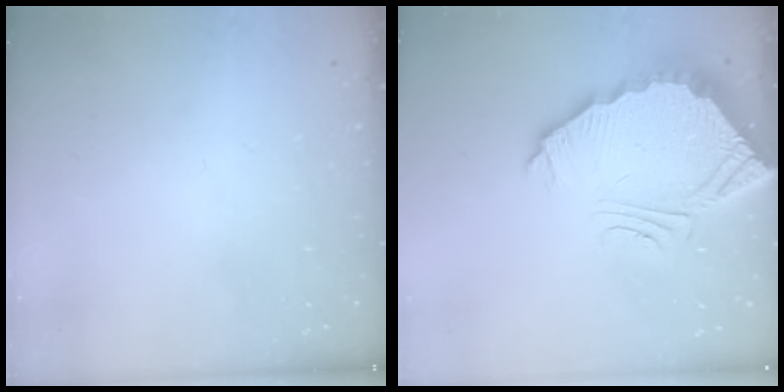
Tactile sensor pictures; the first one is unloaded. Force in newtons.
{"total": 5.8, "press": 5.8, "slide": 0.5}